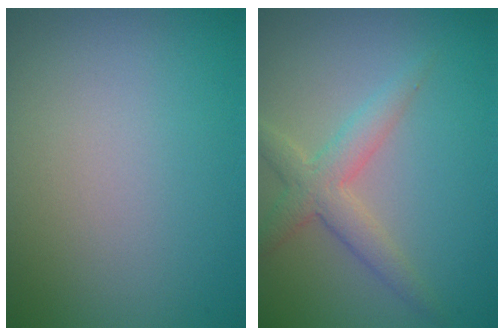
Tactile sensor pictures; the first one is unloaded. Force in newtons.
{"total": 3.3, "press": 3.3, "slide": 0.1}